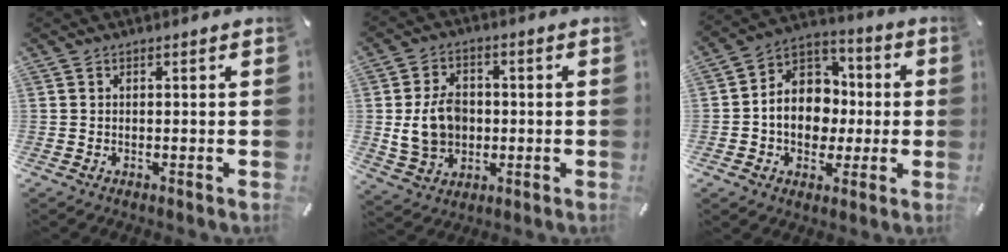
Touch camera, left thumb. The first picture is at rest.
{"total": 10.0, "force": [-0.1, 8.1, 5.8], "torque": [-0.130, 0.008, -0.003]}
{"total": 12.5, "force": [-1.4, 10.9, 5.8], "torque": [-0.113, 0.009, -0.019]}